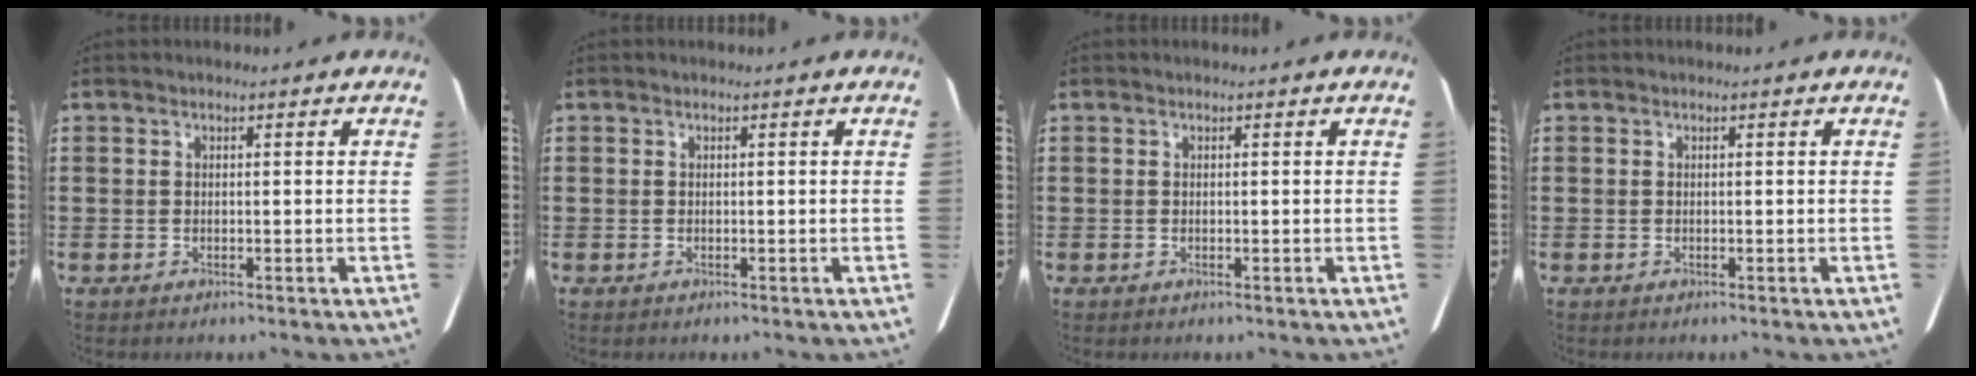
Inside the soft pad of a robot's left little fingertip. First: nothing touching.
{"total": 0.0}
{"total": 0.0}
{"total": 0.0}